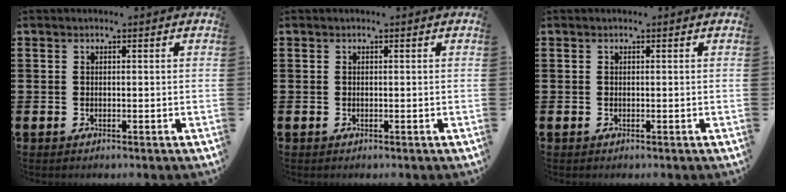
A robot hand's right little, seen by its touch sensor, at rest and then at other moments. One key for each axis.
{"total": 0.0}
{"total": 0.0}